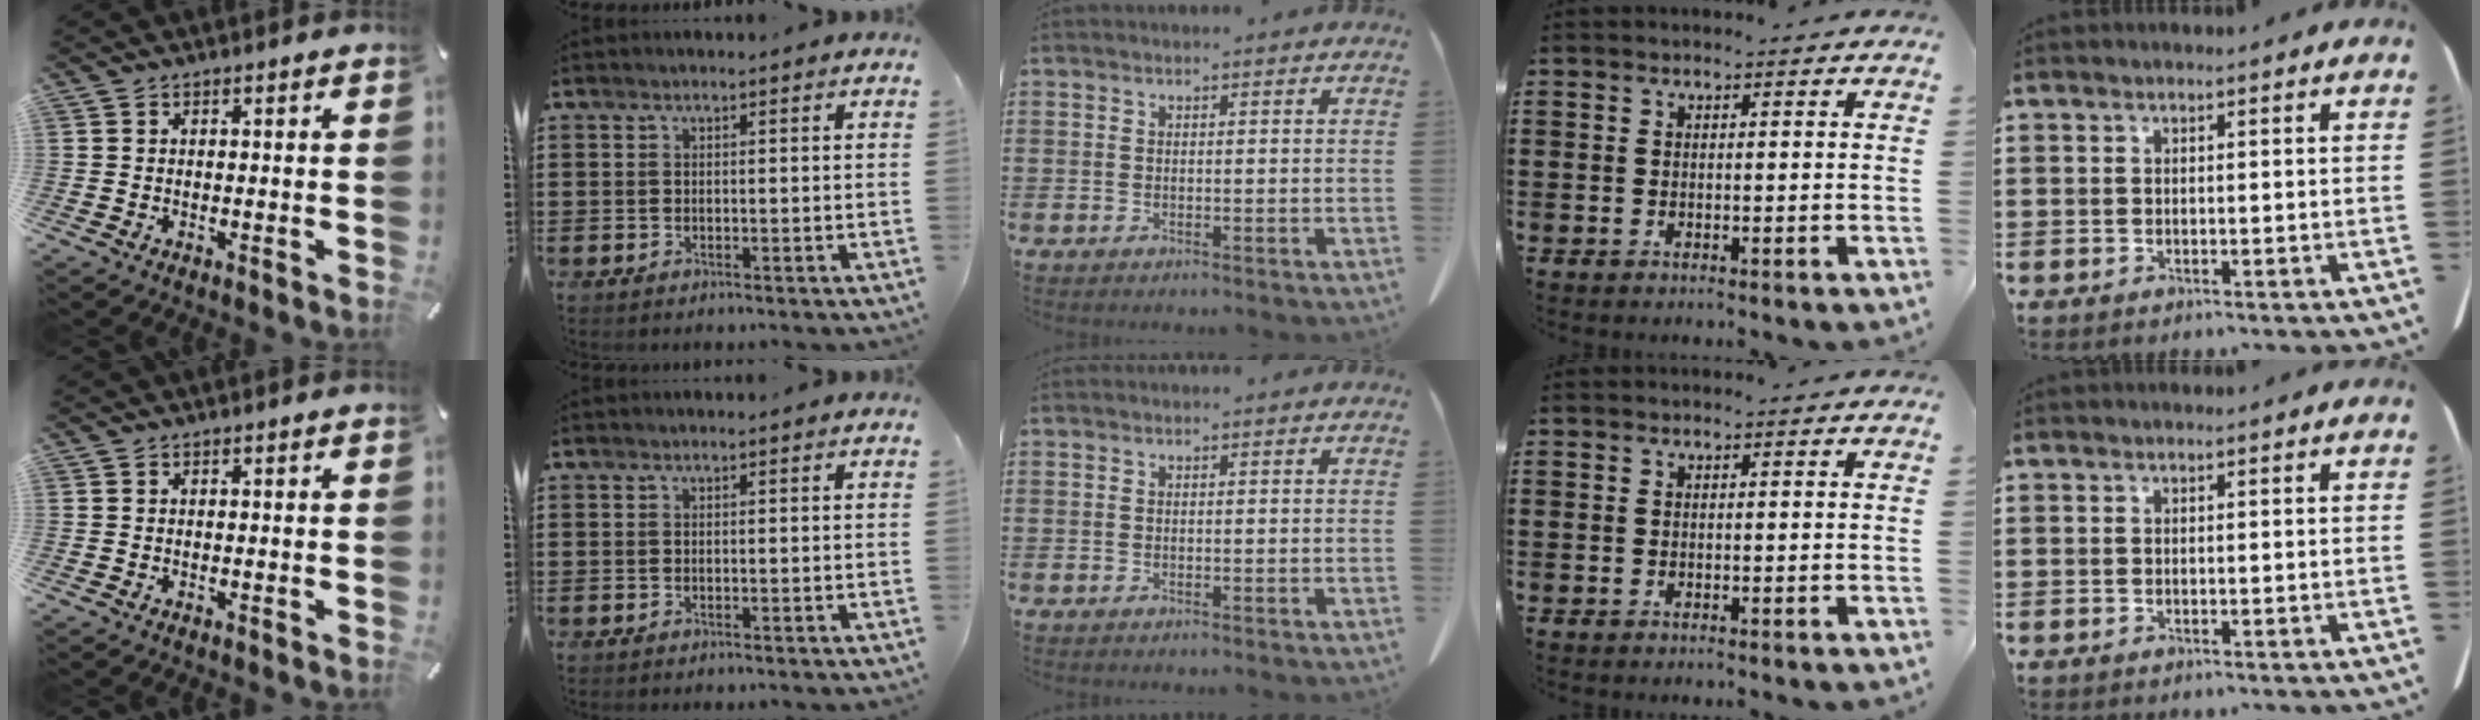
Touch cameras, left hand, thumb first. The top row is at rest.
{}